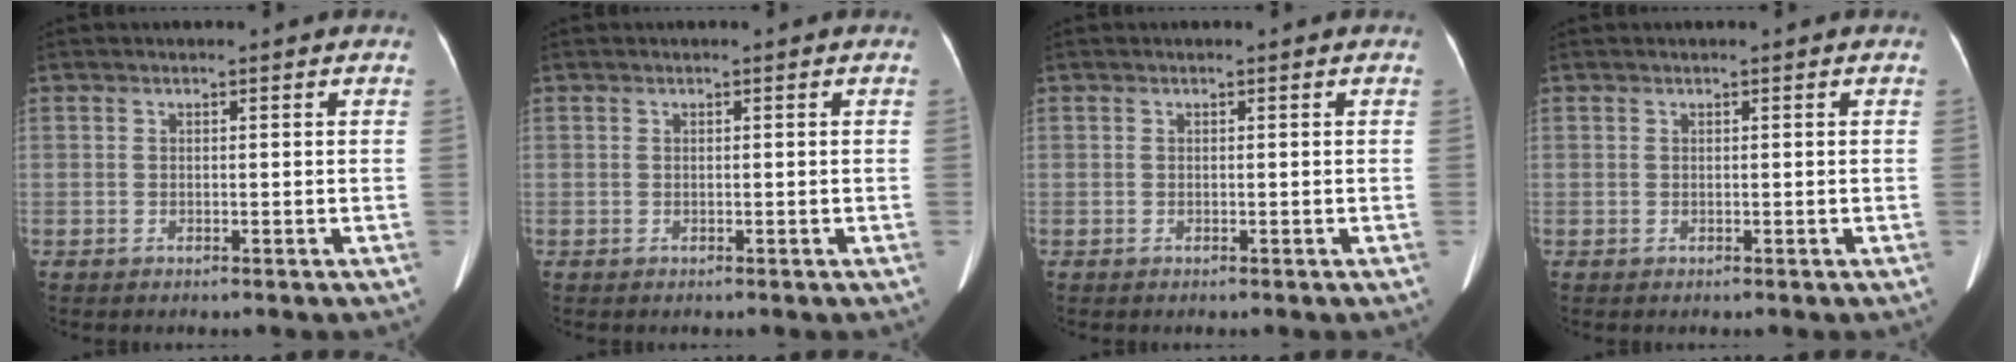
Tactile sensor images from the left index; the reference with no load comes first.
{"total": 0.0}
{"total": 0.0}
{"total": 0.0}